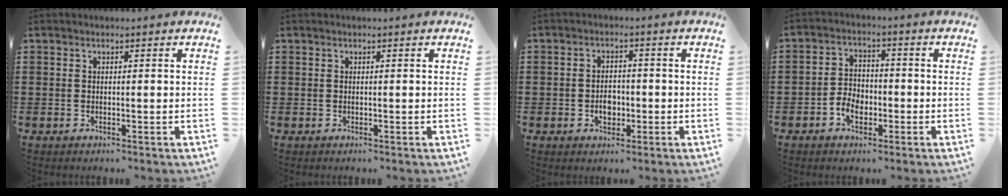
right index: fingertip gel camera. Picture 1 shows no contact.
{"total": 0.0}
{"total": 3.2, "force": [-0.9, 2.2, 2.2], "torque": [-0.028, -0.005, -0.019]}
{"total": 4.1, "force": [-2.0, 2.7, 2.3], "torque": [-0.053, 0.001, -0.040]}